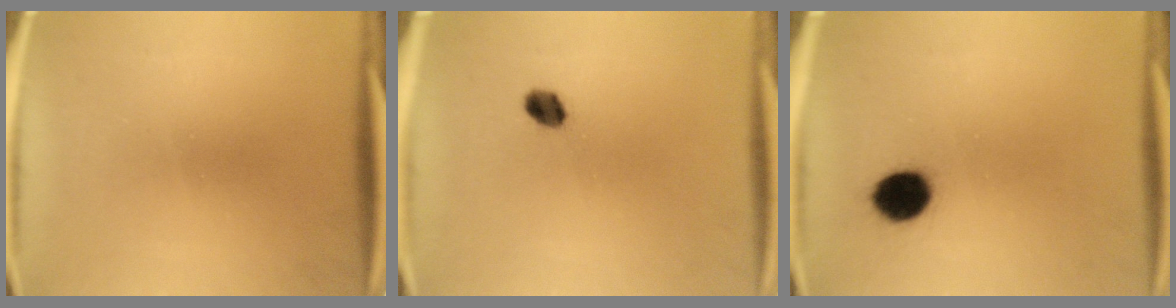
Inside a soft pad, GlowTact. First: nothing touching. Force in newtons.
{"total": 3.5}
{"total": 8.0}